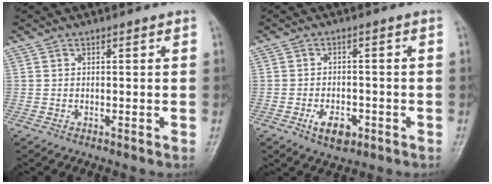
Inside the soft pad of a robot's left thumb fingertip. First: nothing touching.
{"total": 5.2, "force": [-2.3, 3.0, 3.5], "torque": [-0.050, 0.009, -0.033]}